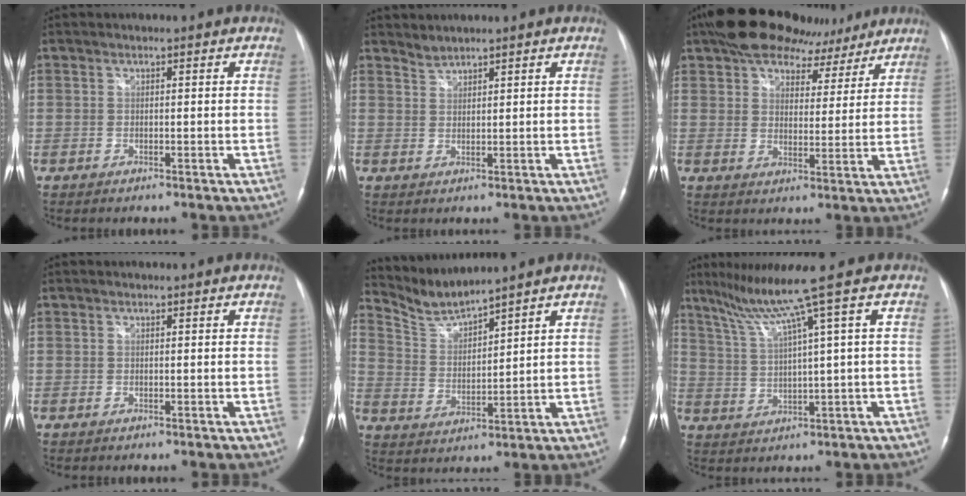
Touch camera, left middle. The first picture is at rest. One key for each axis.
{"total": 1.3, "fx": 1.3, "fy": 0.0, "fz": -0.2, "tx": 0.000, "ty": -0.001, "tz": 0.027}
{"total": 14.7, "fx": 11.4, "fy": 6.9, "fz": 6.2, "tx": -0.094, "ty": 0.035, "tz": 0.165}
{"total": 0.0}
{"total": 6.0, "fx": 5.9, "fy": -1.1, "fz": 0.2, "tx": -0.023, "ty": -0.006, "tz": 0.132}
{"total": 7.9, "fx": 5.0, "fy": -2.7, "fz": 5.5, "tx": -0.108, "ty": 0.006, "tz": 0.095}